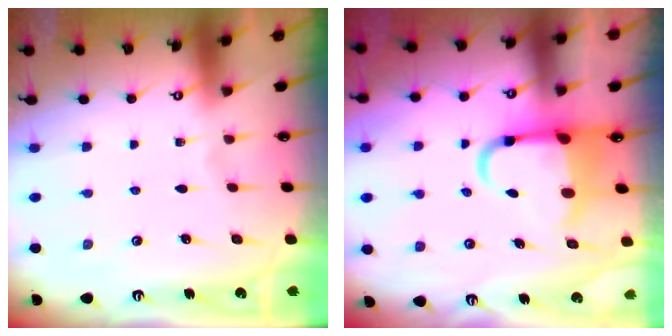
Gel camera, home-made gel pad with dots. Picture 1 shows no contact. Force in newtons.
{"total": 7.0, "press": 6.8, "slide": 1.5}